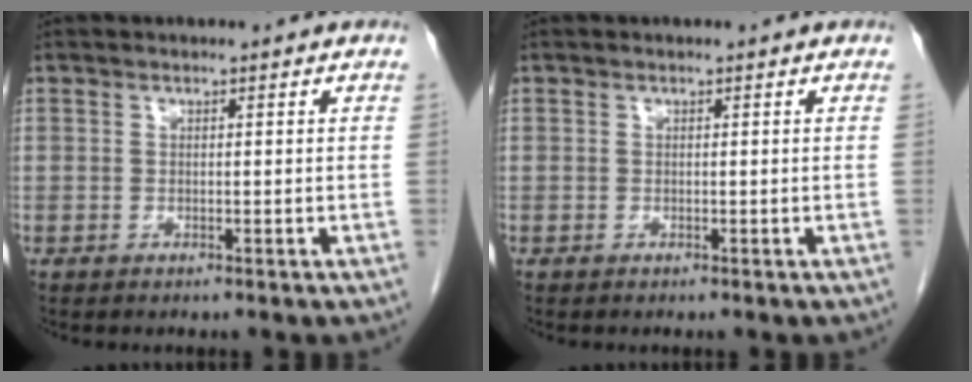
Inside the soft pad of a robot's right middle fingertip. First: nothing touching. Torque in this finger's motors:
{"motor_torque": [0.19, -0.11, 0.05, -0.01]}